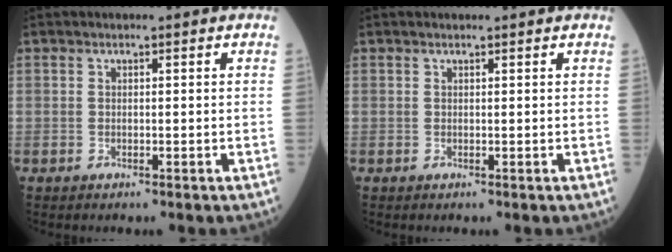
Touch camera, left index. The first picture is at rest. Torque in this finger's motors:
{"motor_torque": [-0.27, 0.14, -0.06, -0.01]}